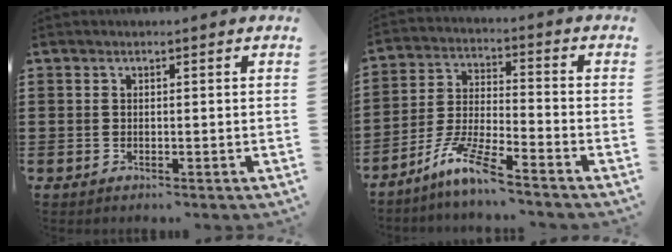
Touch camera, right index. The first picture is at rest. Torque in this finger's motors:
{"motor_torque": [0.97, -0.15, 0.13, 0.07]}